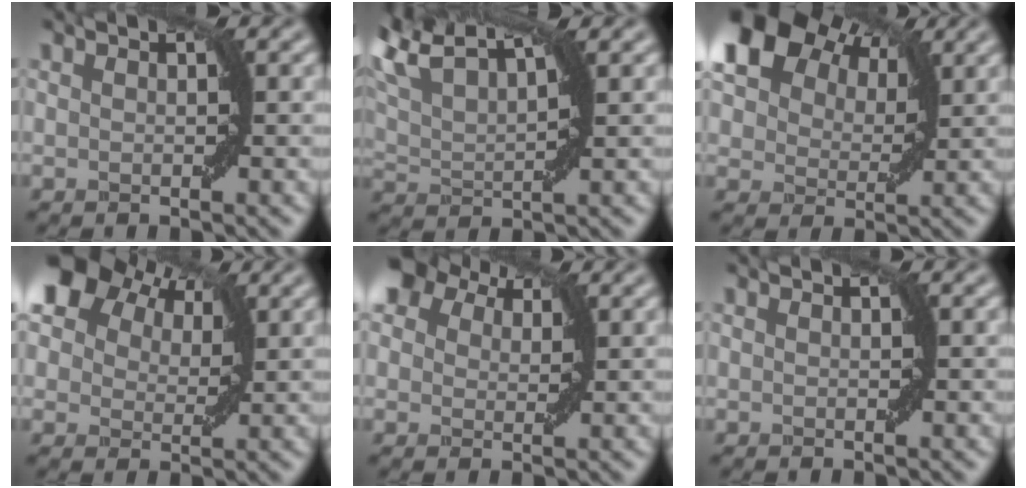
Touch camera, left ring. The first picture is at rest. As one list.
[{"total": 3.7, "force": [2.0, 1.6, 2.6], "torque": [-0.071, 0.009, 0.045]}, {"total": 7.4, "force": [4.3, 5.1, 3.2], "torque": [-0.097, 0.035, 0.069]}, {"total": 4.0, "force": [3.5, 2.0, 0.4], "torque": [-0.026, 0.010, 0.055]}, {"total": 3.1, "force": [2.6, 1.6, 0.1], "torque": [-0.024, 0.012, 0.038]}, {"total": 0.0}]